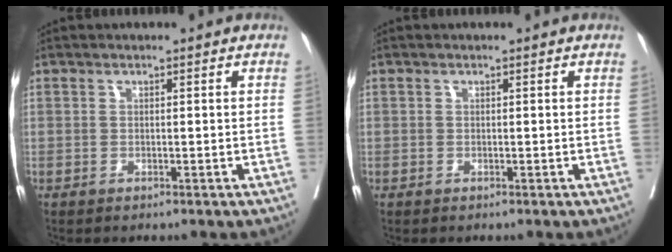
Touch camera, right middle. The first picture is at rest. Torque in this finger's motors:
{"motor_torque": [0.94, -0.94, 0.09, -0.10]}